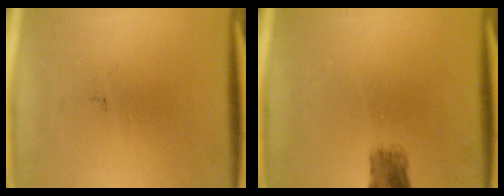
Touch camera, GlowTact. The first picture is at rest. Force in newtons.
{"total": 2.9}